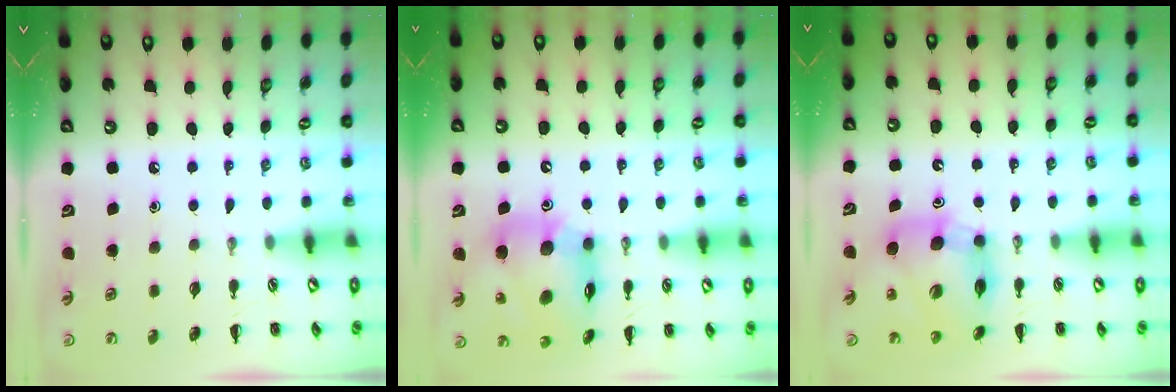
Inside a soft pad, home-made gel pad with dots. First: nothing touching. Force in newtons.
{"total": 17.4, "press": 16.9, "slide": 4.0}
{"total": 11.3, "press": 10.8, "slide": 3.1}